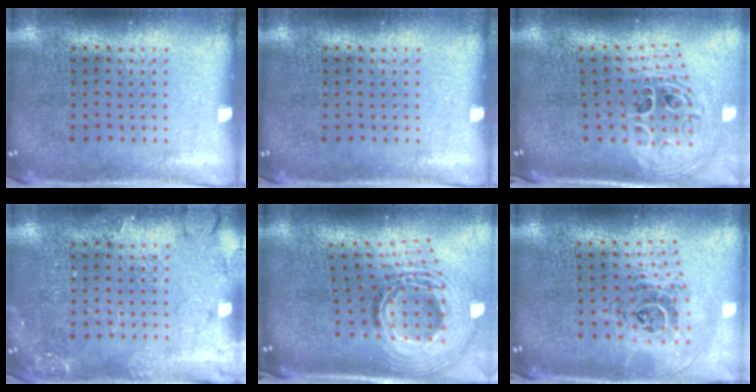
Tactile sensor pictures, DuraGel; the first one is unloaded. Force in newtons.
{"total": 0.0}
{"total": 2.2, "press": 1.6, "slide": 1.5}
{"total": 2.4, "press": 2.4, "slide": 0.4}
{"total": 2.8, "press": 1.9, "slide": 2.1}
{"total": 1.2, "press": 1.1, "slide": 0.5}